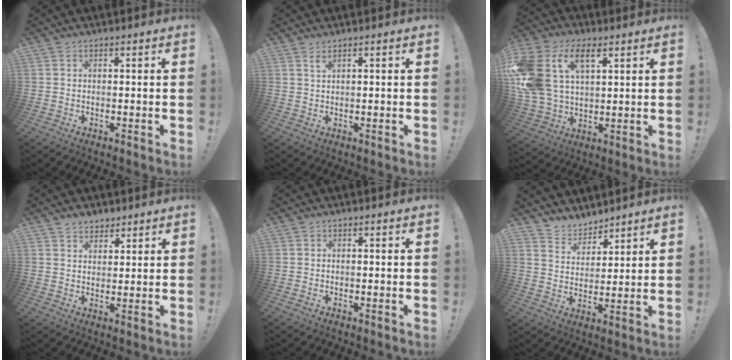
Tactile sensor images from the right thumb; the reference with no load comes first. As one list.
[{"total": 1.7, "force": [1.1, 0.2, 1.3], "torque": [-0.019, -0.002, 0.018]}, {"total": 18.8, "force": [7.4, 12.5, 12.0], "torque": [-0.246, -0.031, 0.133]}, {"total": 4.1, "force": [3.3, 2.4, 0.6], "torque": [-0.002, -0.019, 0.060]}, {"total": 0.0}, {"total": 6.3, "force": [5.4, 3.2, 0.1], "torque": [-0.012, -0.049, 0.105]}]